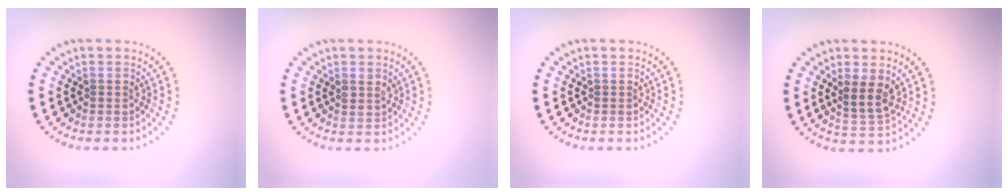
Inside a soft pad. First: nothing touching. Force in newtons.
{"total": 1.0, "press": 0.9, "slide": 0.5}
{"total": 0.0}
{"total": 2.8, "press": 2.5, "slide": 1.3}